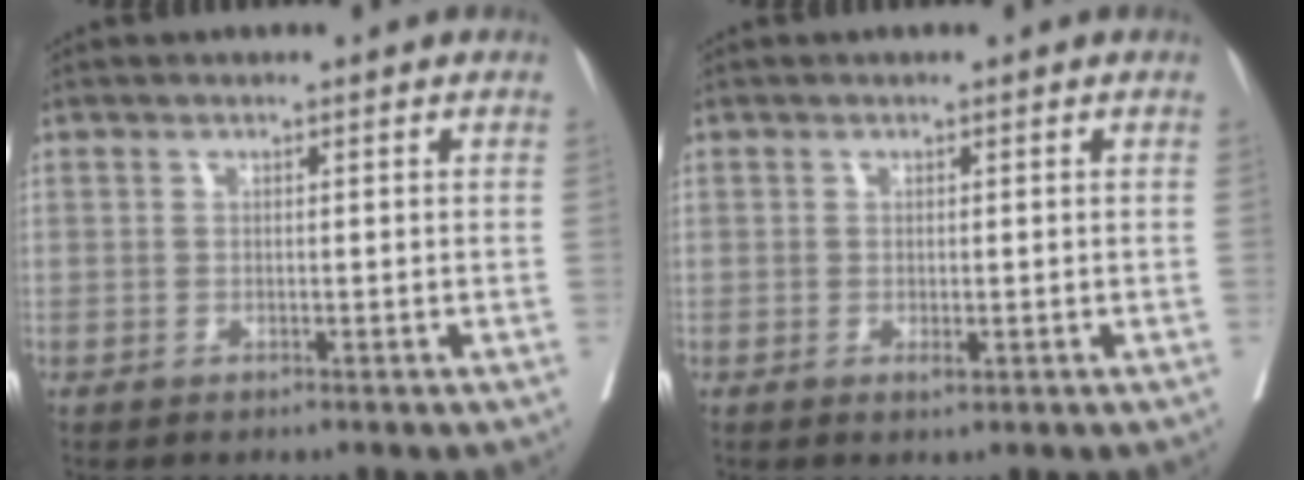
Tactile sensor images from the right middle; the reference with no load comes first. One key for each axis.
{"total": 0.8, "fx": -0.3, "fy": 0.3, "fz": 0.7, "tx": -0.012, "ty": -0.004, "tz": -0.003}